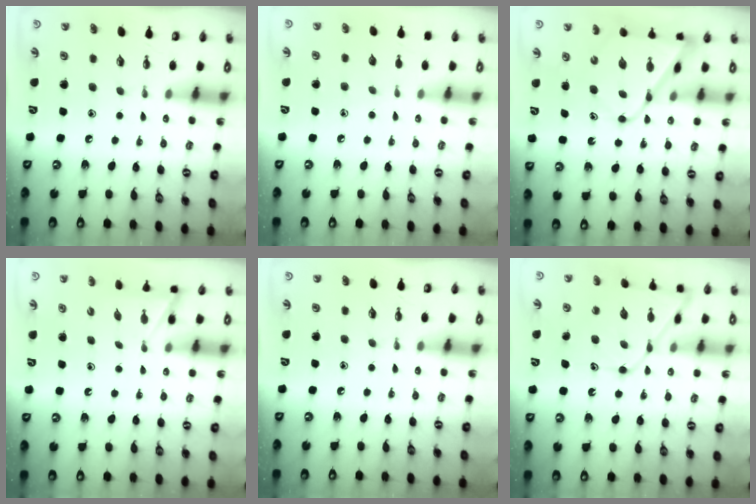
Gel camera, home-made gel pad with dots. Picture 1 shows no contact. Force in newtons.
{"total": 3.3, "press": 3.2, "slide": 0.4}
{"total": 12.1, "press": 12.0, "slide": 1.0}
{"total": 2.7, "press": 2.7, "slide": 0.2}
{"total": 0.0}
{"total": 13.6, "press": 13.6, "slide": 1.1}